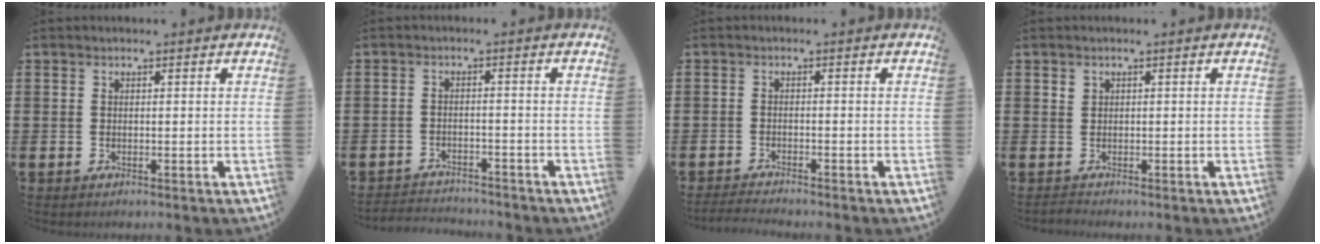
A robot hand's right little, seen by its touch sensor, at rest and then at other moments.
{"total": 2.3, "force": [-2.3, 0.2, -0.3], "torque": [-0.005, 0.003, -0.051]}
{"total": 1.4, "force": [-1.4, -0.1, 0.3], "torque": [-0.007, 0.003, -0.027]}
{"total": 0.9, "force": [0.3, 0.9, 0.1], "torque": [0.010, -0.002, 0.002]}